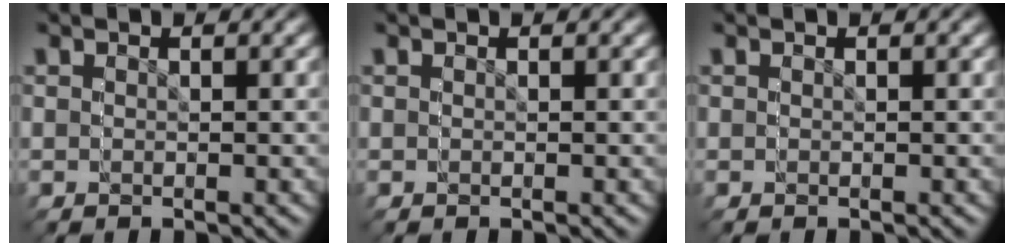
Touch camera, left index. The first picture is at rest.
{"total": 0.0}
{"total": 0.0}